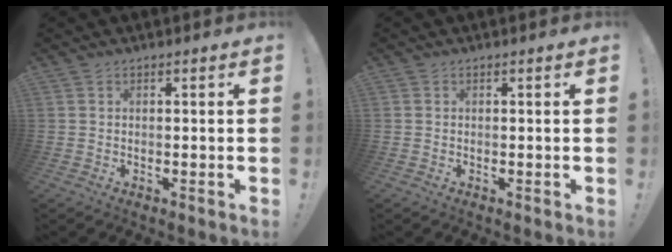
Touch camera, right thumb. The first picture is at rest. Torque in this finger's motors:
{"motor_torque": [-0.01, -0.08, -0.05, 0.02, 0.06]}